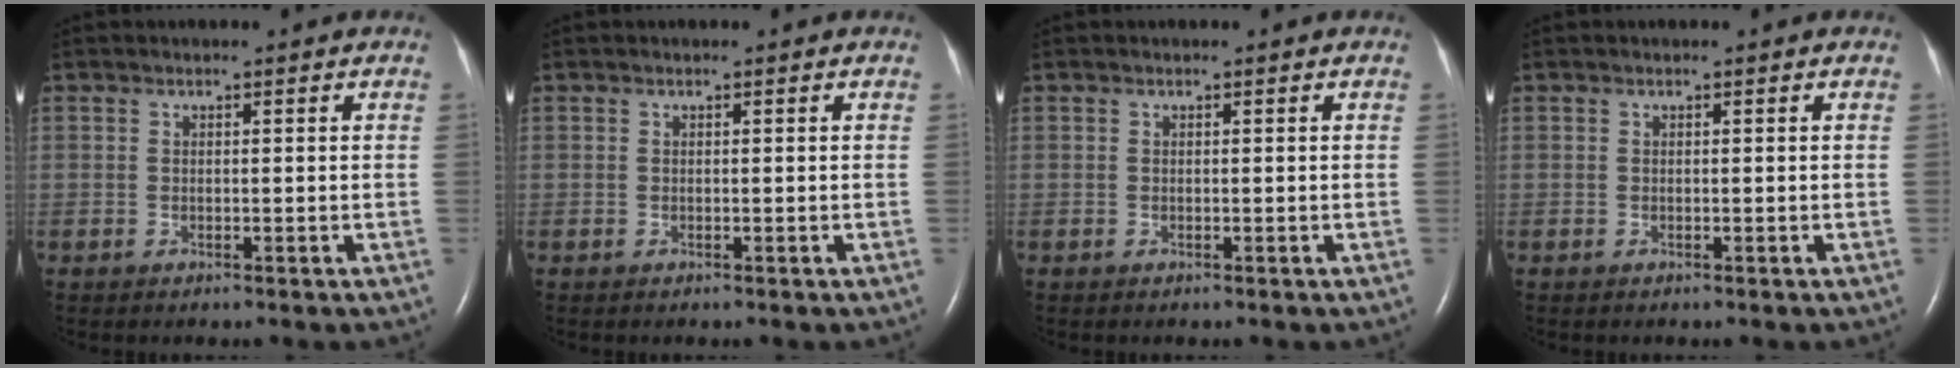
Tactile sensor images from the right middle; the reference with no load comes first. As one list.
[{"total": 0.0}, {"total": 0.0}, {"total": 0.0}]